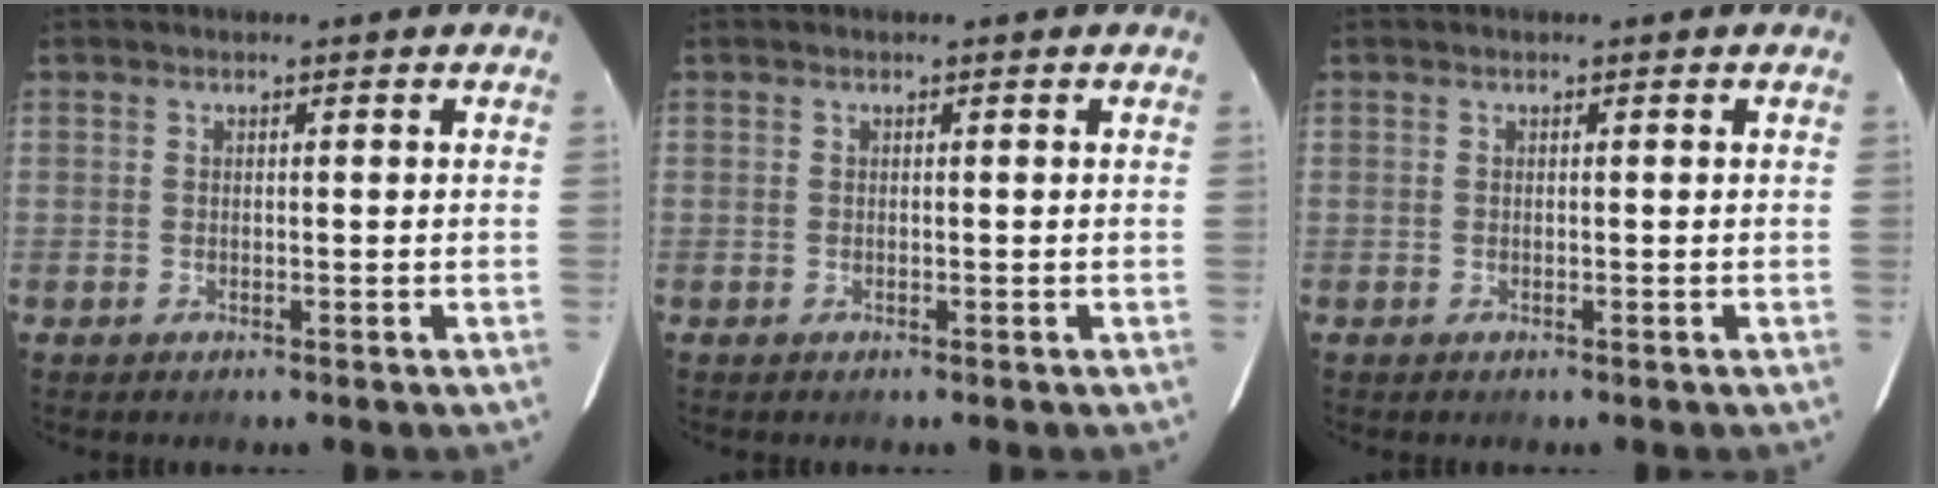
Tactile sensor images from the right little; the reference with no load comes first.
{"total": 0.0}
{"total": 0.0}